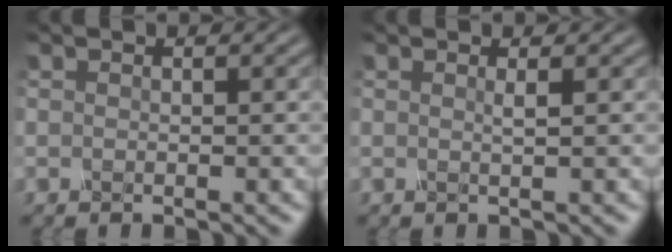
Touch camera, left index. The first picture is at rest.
{"total": 0.7, "force": [0.1, 0.2, 0.7], "torque": [-0.005, 0.000, -0.001]}